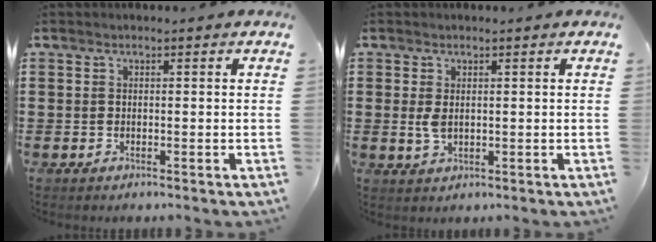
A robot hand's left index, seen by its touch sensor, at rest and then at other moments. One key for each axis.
{"total": 2.3, "fx": 0.4, "fy": 1.1, "fz": 2.0, "tx": -0.056, "ty": -0.001, "tz": 0.001}